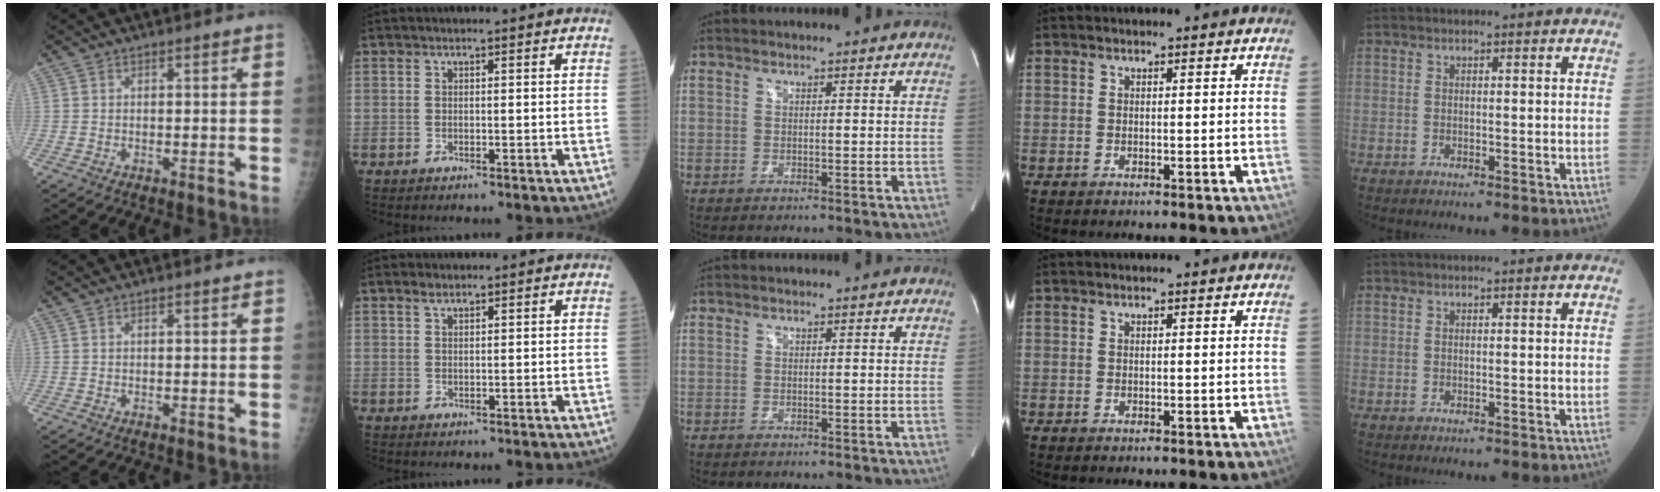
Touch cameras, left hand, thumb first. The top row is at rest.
{"index": {"total": 1.0, "force": [0.8, 0.2, 0.5], "torque": [-0.013, 0.006, 0.018]}}